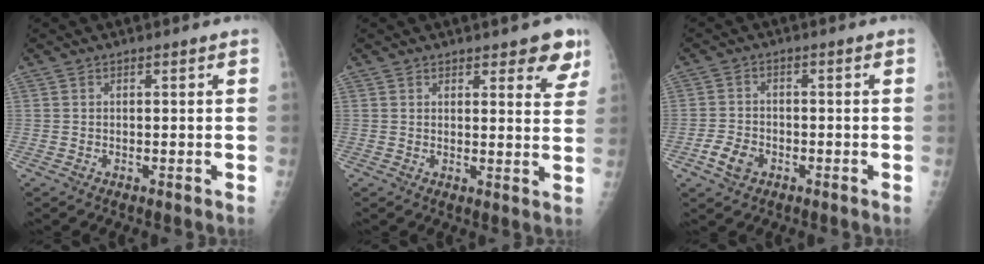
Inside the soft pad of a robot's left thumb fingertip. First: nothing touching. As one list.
[{"total": 6.1, "force": [4.3, 2.7, 3.4], "torque": [-0.004, -0.026, 0.044]}, {"total": 4.8, "force": [-2.2, 3.4, 2.6], "torque": [-0.044, 0.011, -0.038]}]